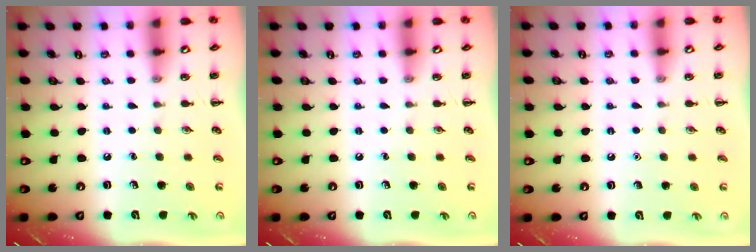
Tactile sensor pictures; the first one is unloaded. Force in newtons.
{"total": 0.0}
{"total": 1.6, "press": 1.6, "slide": 0.1}